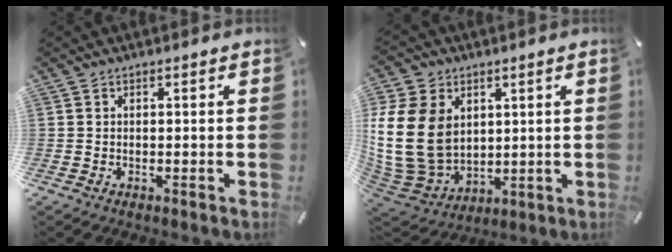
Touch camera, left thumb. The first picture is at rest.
{"total": 19.9, "force": [3.0, 15.7, 12.0], "torque": [-0.275, -0.017, 0.057]}